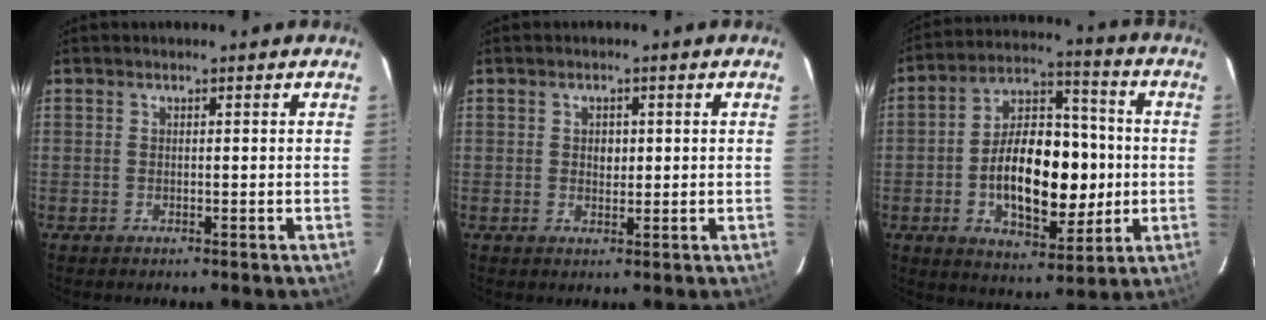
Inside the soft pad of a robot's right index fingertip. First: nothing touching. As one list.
[{"total": 1.9, "force": [0.2, 1.6, 1.1], "torque": [-0.015, 0.004, 0.004]}, {"total": 18.3, "force": [-2.3, 10.0, 15.1], "torque": [-0.267, 0.022, -0.030]}]